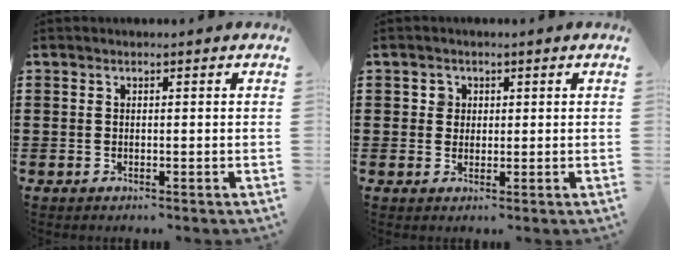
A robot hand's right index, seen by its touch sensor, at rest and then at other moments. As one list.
[{"total": 1.9, "force": [0.5, 1.8, 0.4], "torque": [-0.017, 0.009, 0.007]}]